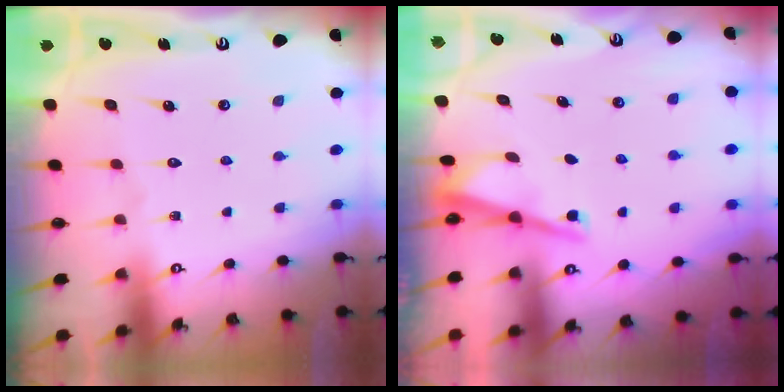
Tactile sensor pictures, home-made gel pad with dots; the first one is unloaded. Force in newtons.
{"total": 2.9, "press": 2.9, "slide": 0.2}